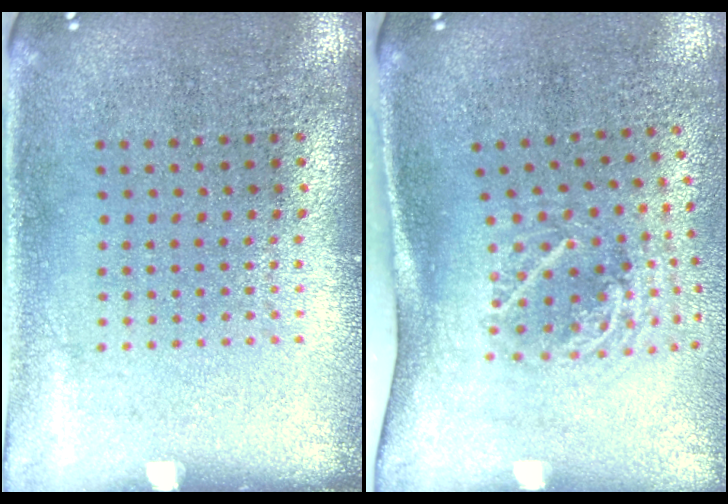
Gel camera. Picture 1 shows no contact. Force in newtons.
{"total": 1.9, "press": 1.2, "slide": 1.5}